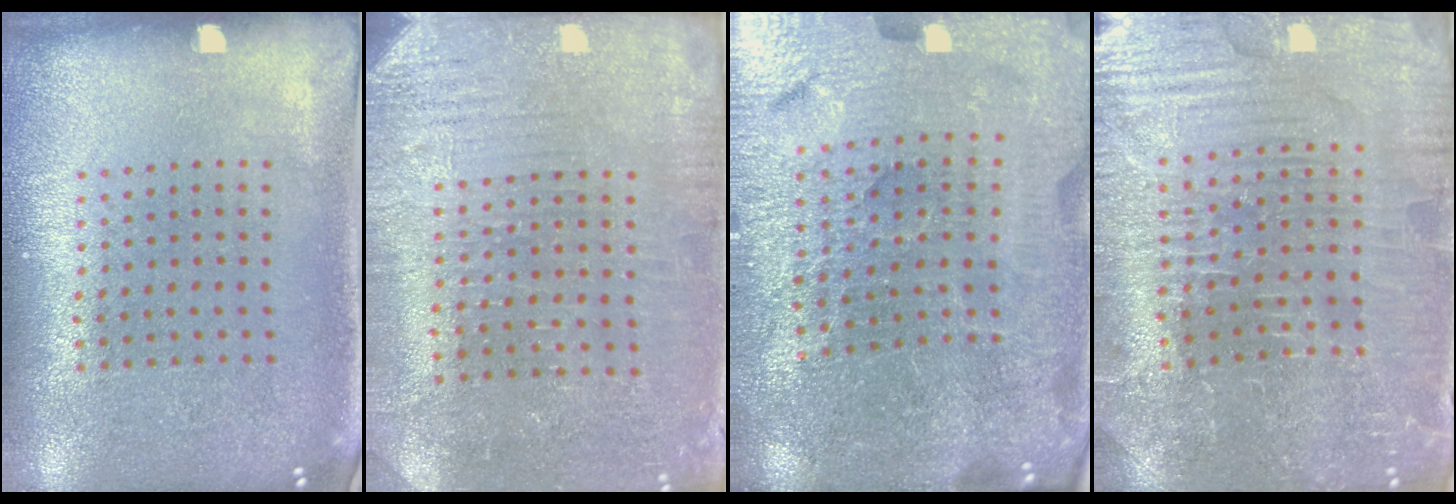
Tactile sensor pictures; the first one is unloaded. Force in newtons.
{"total": 3.0, "press": 2.9, "slide": 0.7}
{"total": 4.8, "press": 4.6, "slide": 1.3}
{"total": 3.8, "press": 3.8, "slide": 0.4}